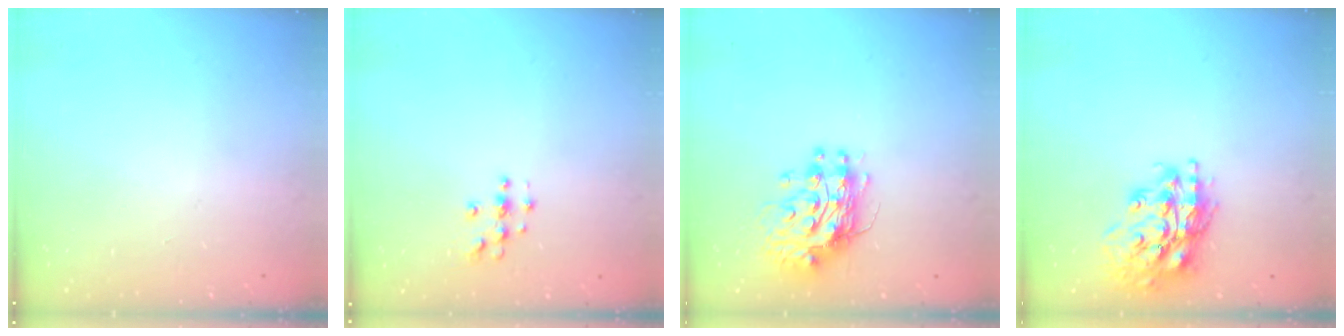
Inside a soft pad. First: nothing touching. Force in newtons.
{"total": 3.7, "press": 3.7, "slide": 0.2}
{"total": 11.0, "press": 10.9, "slide": 1.0}
{"total": 17.4, "press": 17.3, "slide": 2.4}